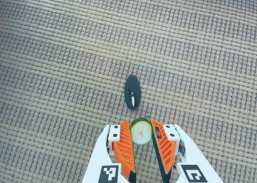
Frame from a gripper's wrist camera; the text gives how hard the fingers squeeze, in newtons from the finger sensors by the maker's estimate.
{"total": 9.1, "left": 9.1, "right": 9.1}